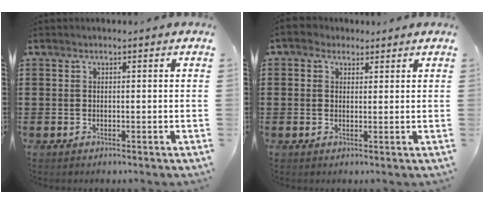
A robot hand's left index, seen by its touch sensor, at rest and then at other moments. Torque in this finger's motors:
{"motor_torque": [1.16, -0.97, -0.06, -0.11]}